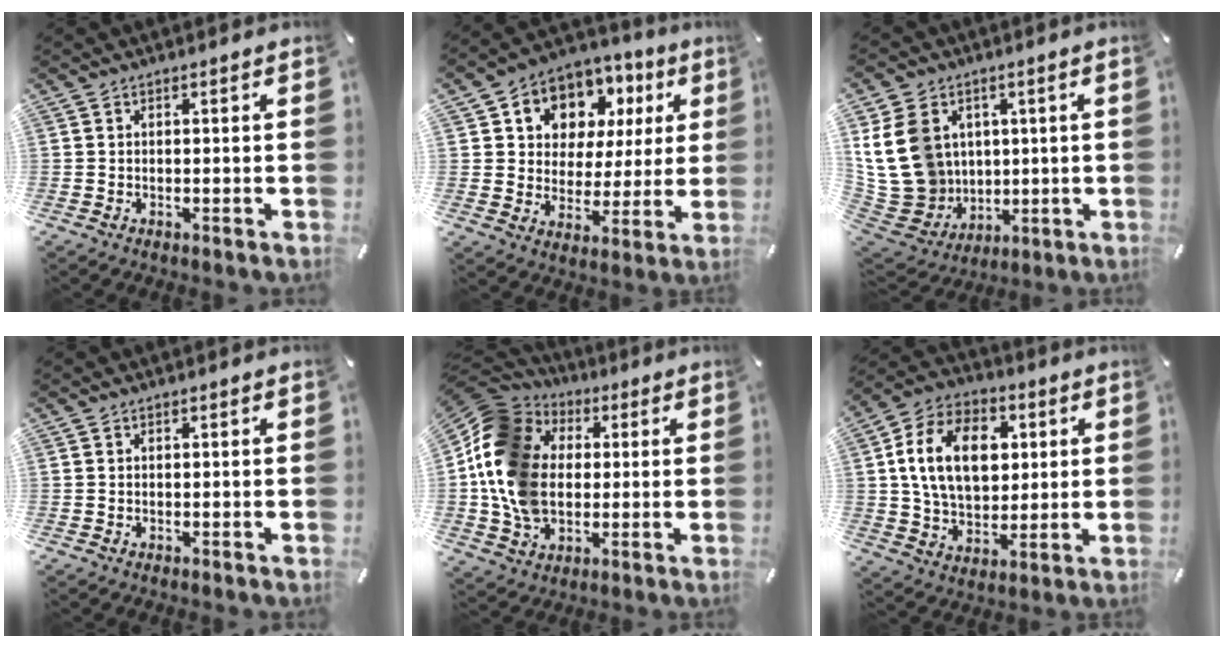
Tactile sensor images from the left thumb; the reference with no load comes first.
{"total": 9.5, "force": [4.1, 8.4, 2.0], "torque": [-0.044, -0.036, 0.078]}
{"total": 17.2, "force": [3.6, 14.4, 8.9], "torque": [-0.205, -0.024, 0.069]}
{"total": 0.0}
{"total": 17.4, "force": [-0.1, 14.3, 9.8], "torque": [-0.237, 0.009, -0.006]}
{"total": 16.4, "force": [3.1, 11.8, 11.0], "torque": [-0.219, 0.010, 0.051]}